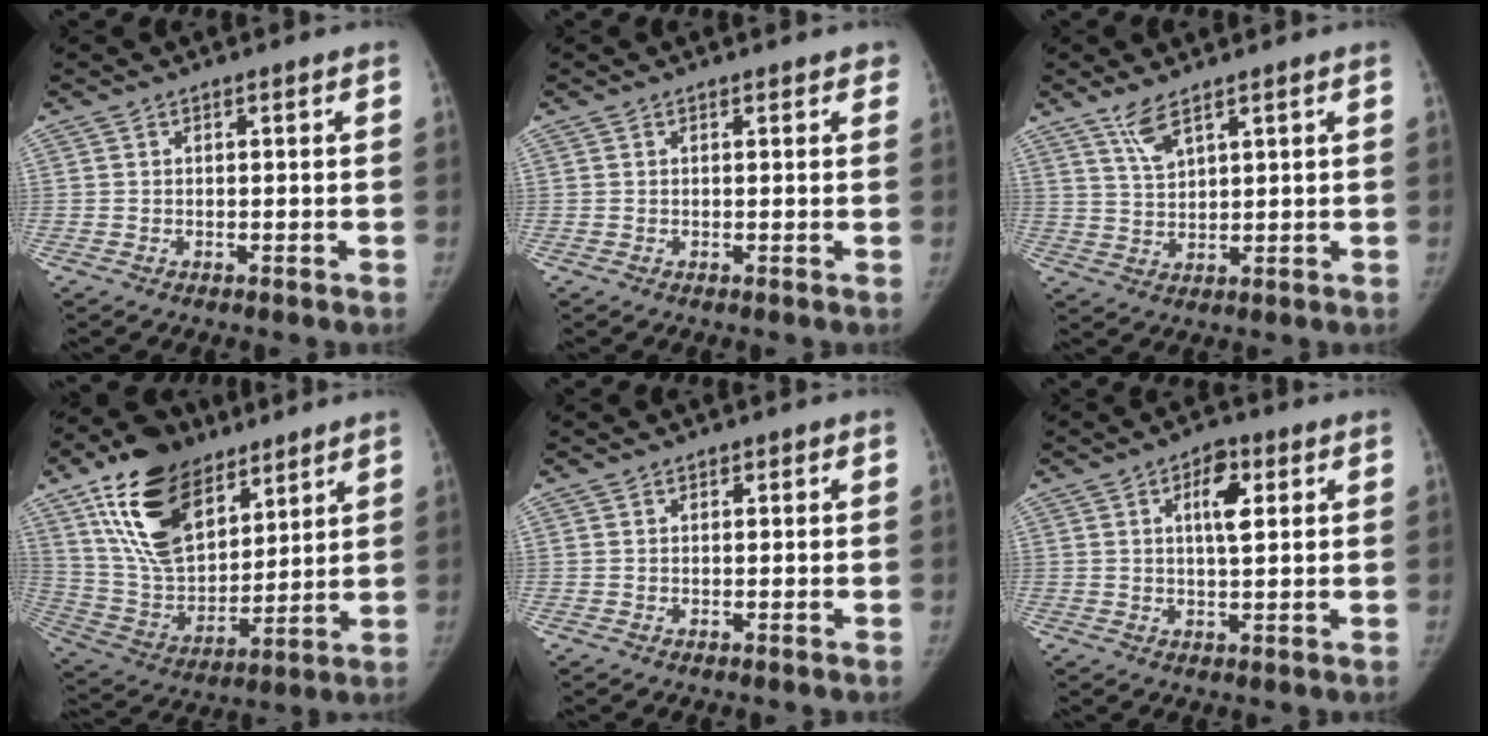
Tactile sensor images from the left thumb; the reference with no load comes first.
{"total": 1.3, "force": [1.0, 0.9, 0.1], "torque": [0.021, -0.003, 0.004]}
{"total": 4.7, "force": [3.4, 1.4, 3.0], "torque": [-0.056, -0.018, 0.073]}
{"total": 22.7, "force": [13.0, 12.7, 13.7], "torque": [-0.214, -0.040, 0.242]}
{"total": 0.8, "force": [0.4, 0.7, 0.1], "torque": [0.011, -0.001, 0.003]}
{"total": 6.0, "force": [2.0, 2.8, 4.9], "torque": [-0.064, -0.005, 0.030]}